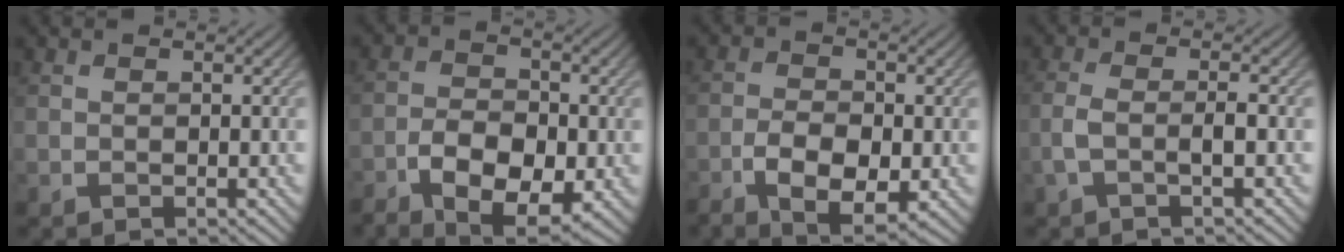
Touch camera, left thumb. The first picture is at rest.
{"total": 8.9, "force": [-4.0, 4.9, 6.2], "torque": [-0.112, -0.008, -0.070]}
{"total": 6.6, "force": [-2.6, 3.5, 5.0], "torque": [-0.093, -0.009, -0.050]}
{"total": 3.2, "force": [-1.0, 0.7, 3.0], "torque": [-0.066, 0.005, -0.028]}